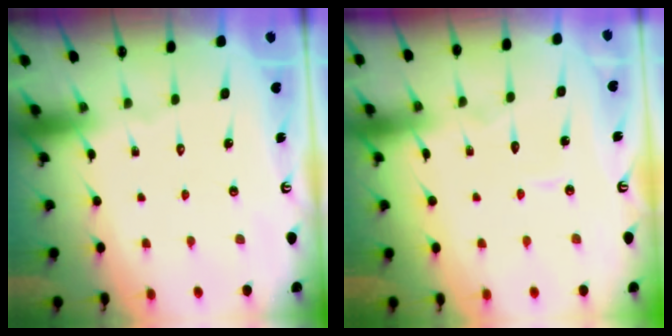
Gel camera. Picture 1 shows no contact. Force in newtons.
{"total": 3.4, "press": 3.3, "slide": 0.3}